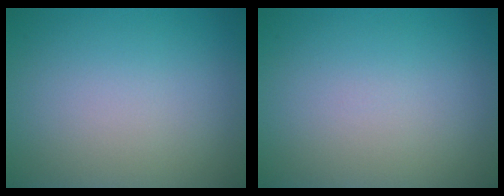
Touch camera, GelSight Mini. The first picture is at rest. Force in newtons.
{"total": 0.0}